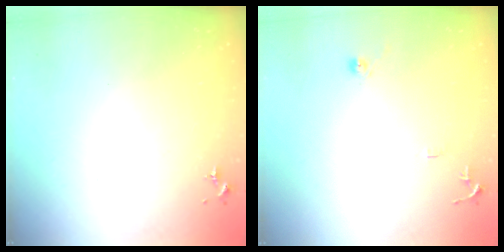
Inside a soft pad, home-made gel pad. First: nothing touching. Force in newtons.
{"total": 9.1, "press": 9.1, "slide": 0.8}